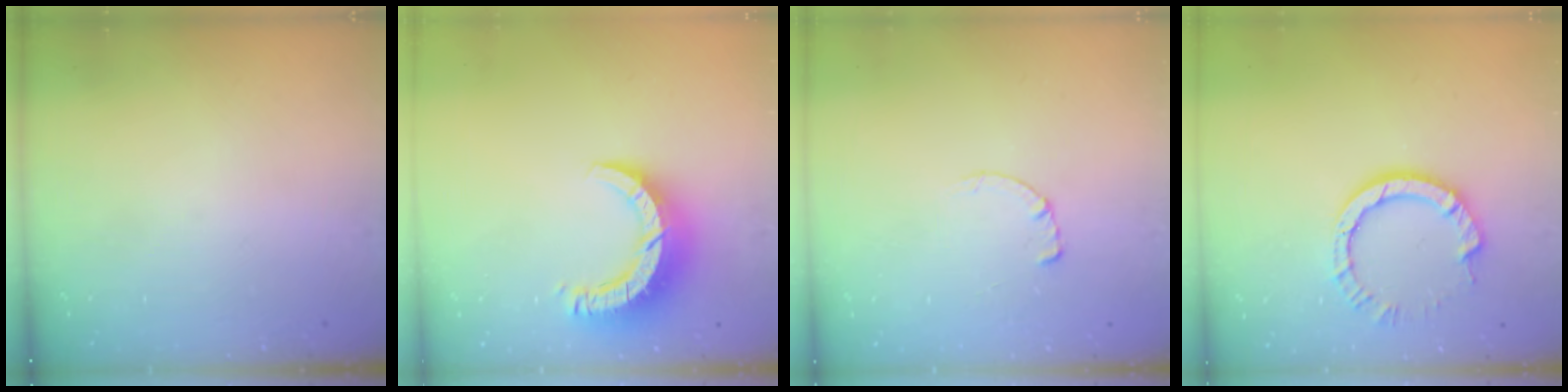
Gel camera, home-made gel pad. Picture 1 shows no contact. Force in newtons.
{"total": 10.3, "press": 10.2, "slide": 1.0}
{"total": 0.7, "press": 0.6, "slide": 0.2}
{"total": 9.2, "press": 9.1, "slide": 0.8}